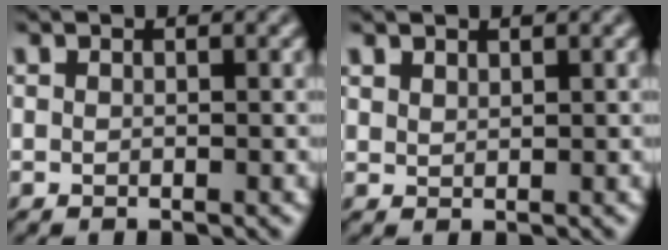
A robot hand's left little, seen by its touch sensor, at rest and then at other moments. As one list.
[{"total": 0.8, "force": [0.7, 0.3, 0.2], "torque": [-0.009, 0.000, 0.014]}]